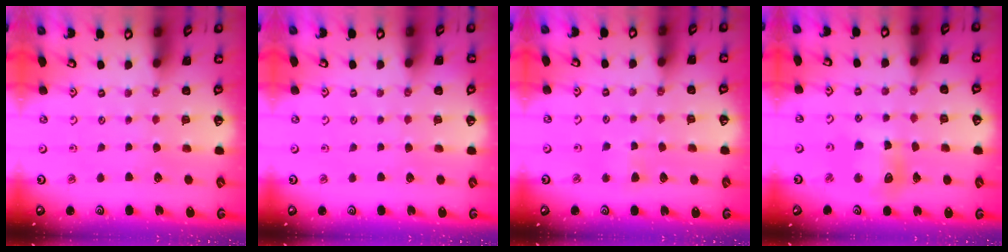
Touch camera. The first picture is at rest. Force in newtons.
{"total": 0.0}
{"total": 2.6, "press": 2.6, "slide": 0.5}
{"total": 11.2, "press": 11.0, "slide": 1.8}